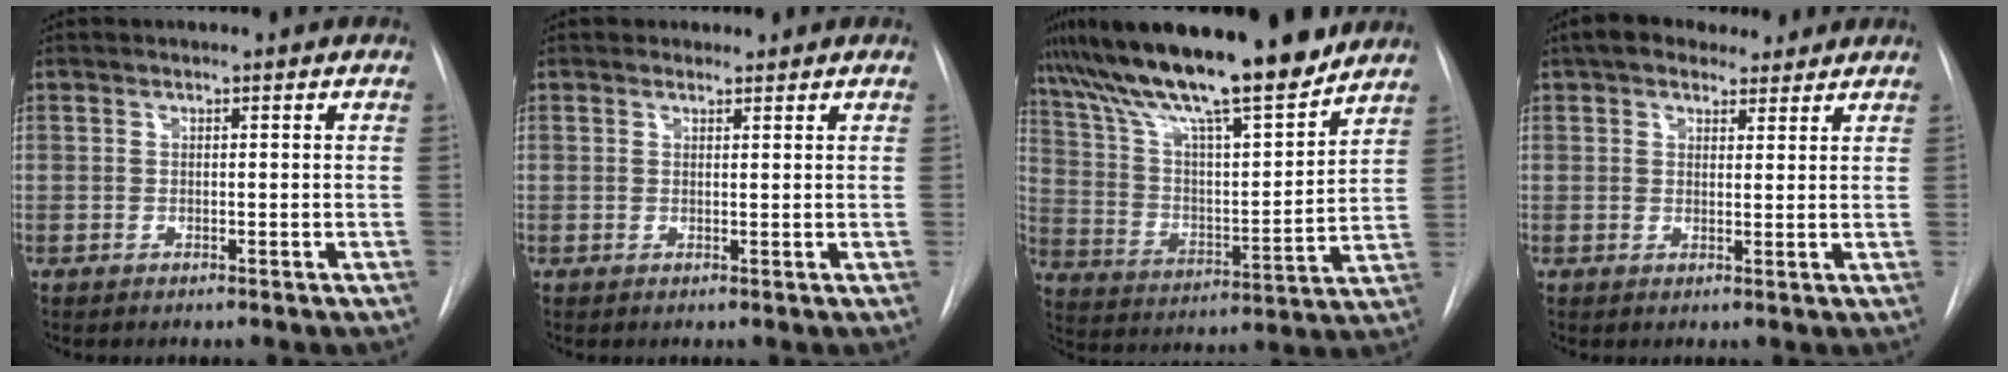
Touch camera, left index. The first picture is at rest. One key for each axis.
{"total": 0.9, "fx": 0.8, "fy": 0.5, "fz": -0.1, "tx": 0.000, "ty": 0.001, "tz": 0.009}
{"total": 22.2, "fx": 18.0, "fy": 2.7, "fz": 12.8, "tx": -0.228, "ty": 0.010, "tz": 0.299}
{"total": 8.2, "fx": 6.6, "fy": 3.7, "fz": 3.2, "tx": -0.041, "ty": 0.031, "tz": 0.102}